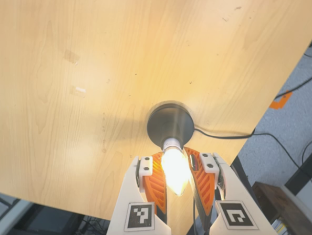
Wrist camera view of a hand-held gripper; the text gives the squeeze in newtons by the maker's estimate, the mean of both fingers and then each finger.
{"total": 22.7, "left": 19.1, "right": 26.2}